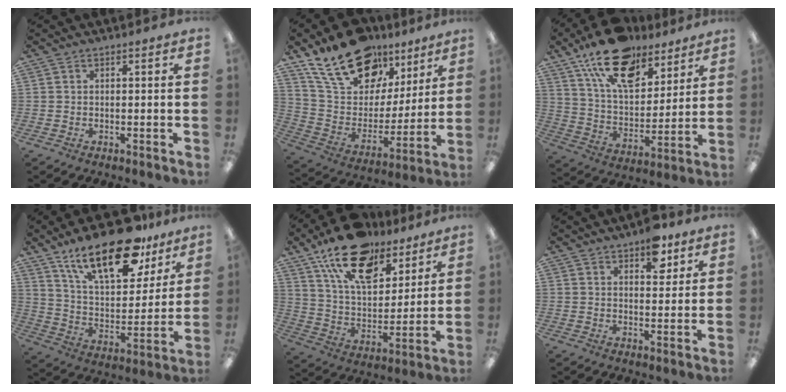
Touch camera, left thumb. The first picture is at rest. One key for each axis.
{"total": 21.6, "fx": 15.2, "fy": 12.2, "fz": 9.2, "tx": -0.157, "ty": -0.093, "tz": 0.276}
{"total": 19.2, "fx": 13.3, "fy": 9.6, "fz": 10.1, "tx": -0.179, "ty": -0.066, "tz": 0.237}
{"total": 23.9, "fx": 15.8, "fy": 9.8, "fz": 15.0, "tx": -0.245, "ty": -0.084, "tz": 0.272}
{"total": 19.4, "fx": 13.1, "fy": 9.7, "fz": 10.4, "tx": -0.185, "ty": -0.066, "tz": 0.234}
{"total": 7.7, "fx": 4.9, "fy": 3.9, "fz": 4.4, "tx": -0.034, "ty": -0.028, "tz": 0.078}